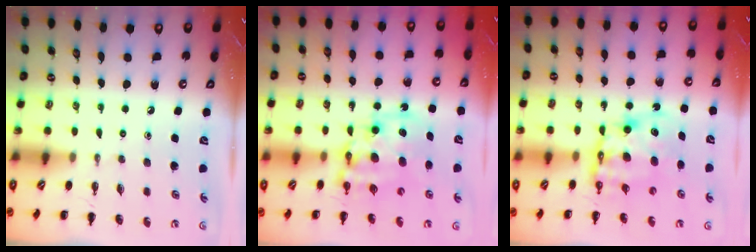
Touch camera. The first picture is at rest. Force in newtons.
{"total": 12.1, "press": 11.8, "slide": 2.9}
{"total": 10.5, "press": 10.1, "slide": 3.0}